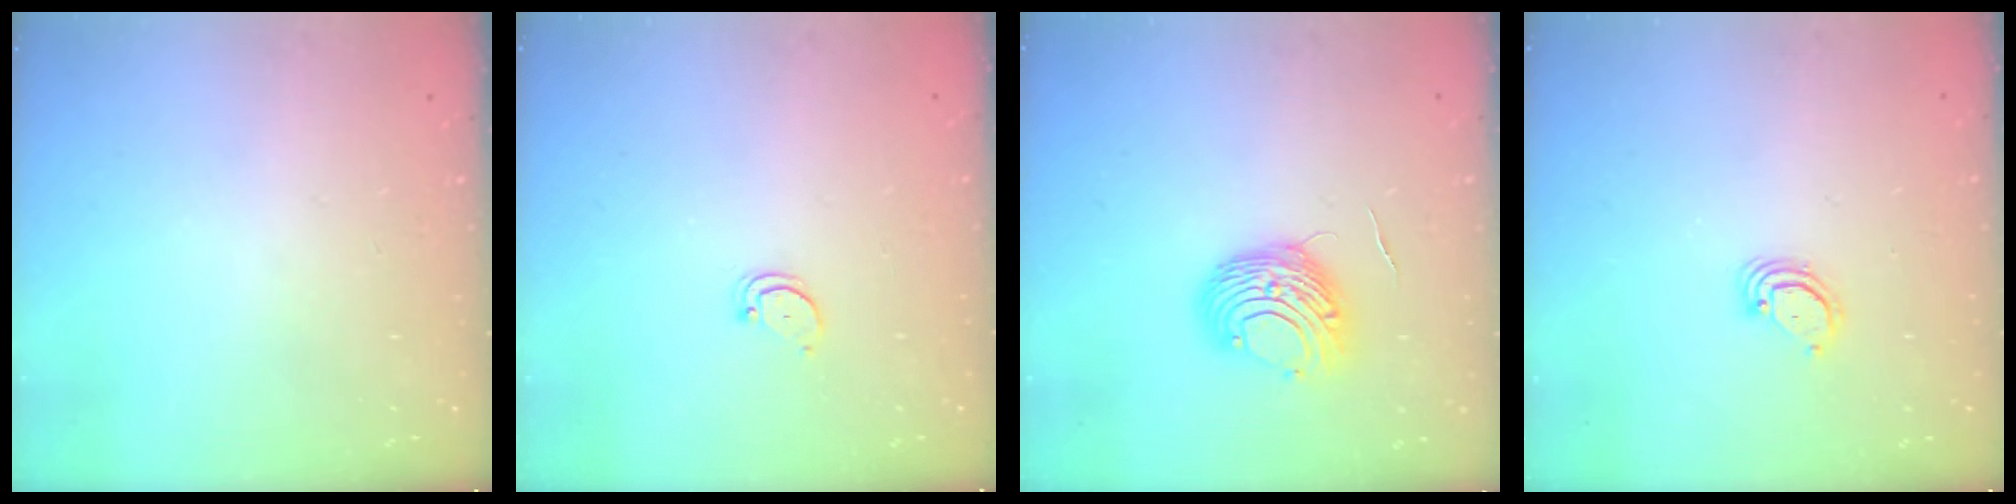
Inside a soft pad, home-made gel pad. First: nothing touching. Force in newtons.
{"total": 2.7, "press": 2.7, "slide": 0.2}
{"total": 10.2, "press": 10.2, "slide": 0.8}
{"total": 2.8, "press": 2.8, "slide": 0.3}